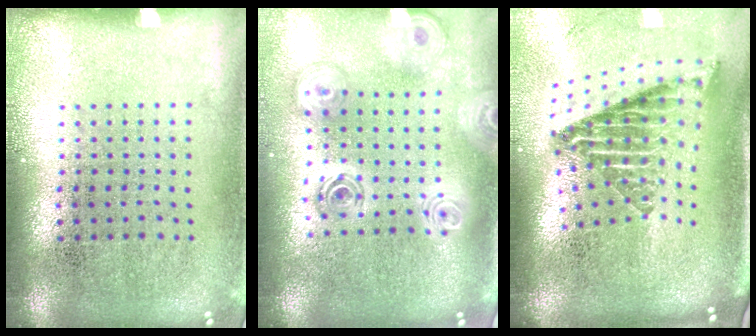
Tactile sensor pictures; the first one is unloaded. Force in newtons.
{"total": 2.4, "press": 1.9, "slide": 1.5}
{"total": 2.7, "press": 1.7, "slide": 2.1}